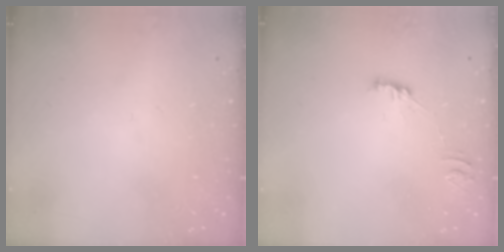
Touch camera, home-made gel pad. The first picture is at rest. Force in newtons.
{"total": 3.4, "press": 3.4, "slide": 0.3}